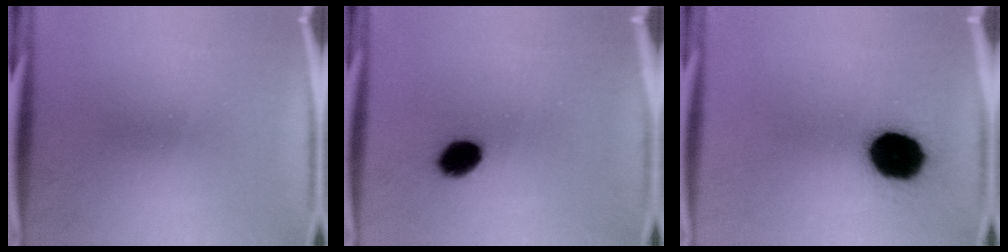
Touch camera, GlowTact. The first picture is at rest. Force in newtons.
{"total": 6.7}
{"total": 16.9}